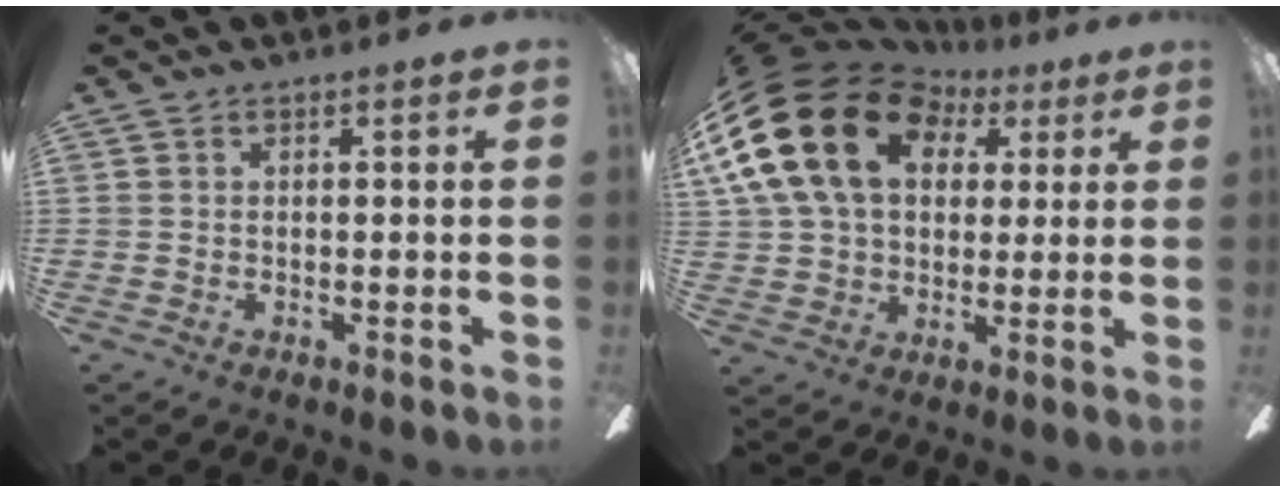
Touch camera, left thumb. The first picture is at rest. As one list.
[{"total": 23.7, "force": [7.2, 17.2, 14.6], "torque": [-0.304, -0.010, 0.125]}]